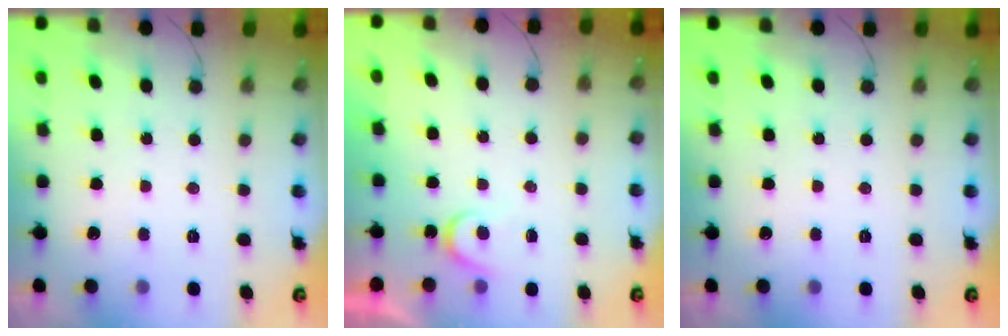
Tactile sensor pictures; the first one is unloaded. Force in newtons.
{"total": 3.4, "press": 3.4, "slide": 0.4}
{"total": 0.0}